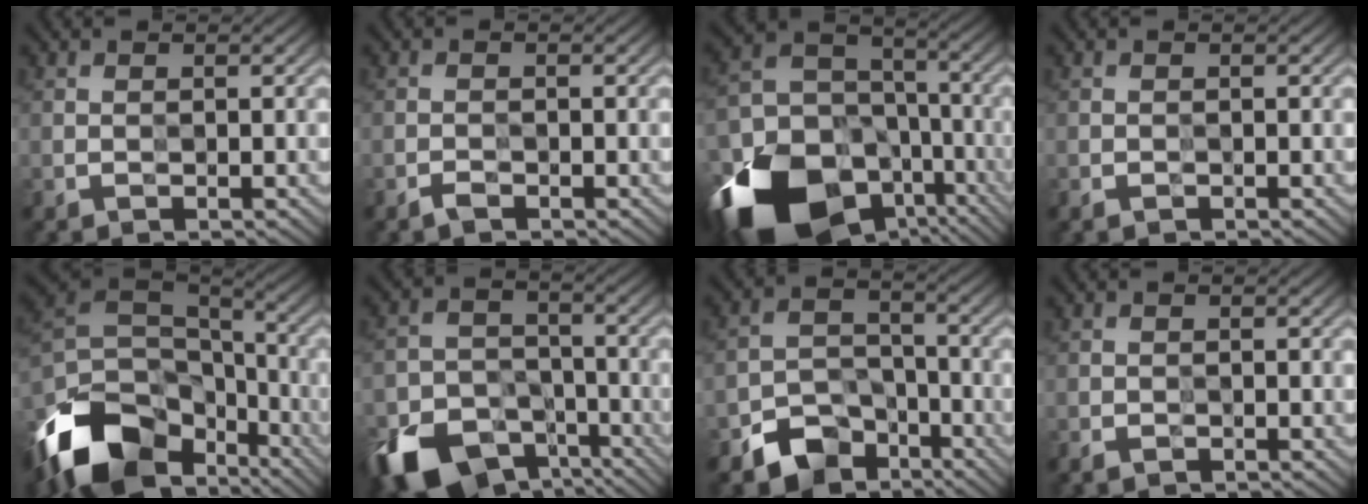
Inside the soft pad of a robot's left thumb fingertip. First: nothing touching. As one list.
[{"total": 0.9, "force": [-0.7, 0.3, 0.4], "torque": [-0.010, 0.000, -0.018]}, {"total": 21.6, "force": [-12.1, 14.4, 10.6], "torque": [-0.269, -0.057, -0.175]}, {"total": 0.6, "force": [-0.4, 0.3, 0.2], "torque": [-0.005, -0.001, -0.009]}, {"total": 16.1, "force": [-8.8, 10.0, 8.9], "torque": [-0.229, -0.029, -0.142]}, {"total": 13.4, "force": [-8.3, 8.1, 6.7], "torque": [-0.164, -0.033, -0.145]}, {"total": 8.0, "force": [-5.3, 5.1, 3.1], "torque": [-0.056, -0.012, -0.104]}, {"total": 0.9, "force": [-0.7, 0.5, 0.3], "torque": [-0.007, -0.002, -0.016]}]